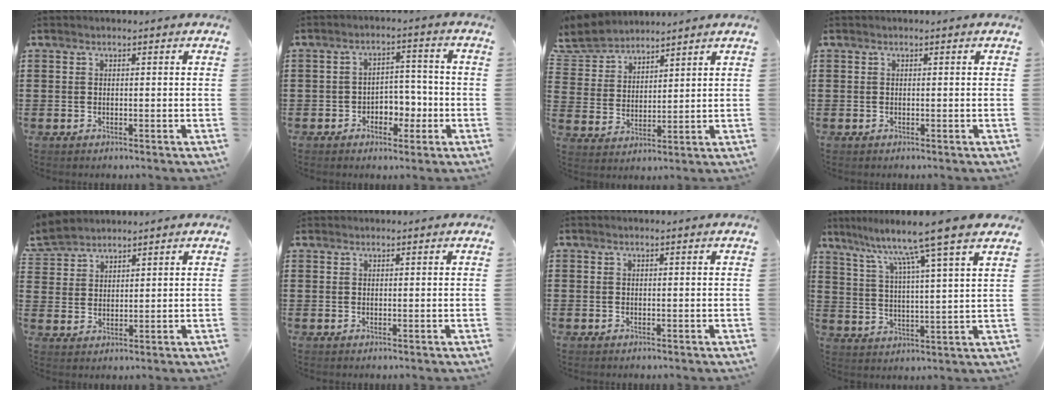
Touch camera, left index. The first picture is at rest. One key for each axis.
{"total": 4.2, "fx": -1.9, "fy": 3.2, "fz": 2.1, "tx": -0.038, "ty": 0.005, "tz": -0.044}
{"total": 5.0, "fx": 4.5, "fy": 2.1, "fz": 0.4, "tx": -0.036, "ty": -0.018, "tz": 0.078}
{"total": 0.0}
{"total": 4.1, "fx": 3.9, "fy": 1.4, "fz": 0.3, "tx": -0.025, "ty": -0.008, "tz": 0.072}
{"total": 0.7, "fx": 0.6, "fy": 0.3, "fz": -0.1, "tx": -0.001, "ty": 0.001, "tz": 0.012}
{"total": 0.0}
{"total": 9.9, "fx": 7.8, "fy": -1.4, "fz": 5.9, "tx": -0.135, "ty": -0.048, "tz": 0.119}